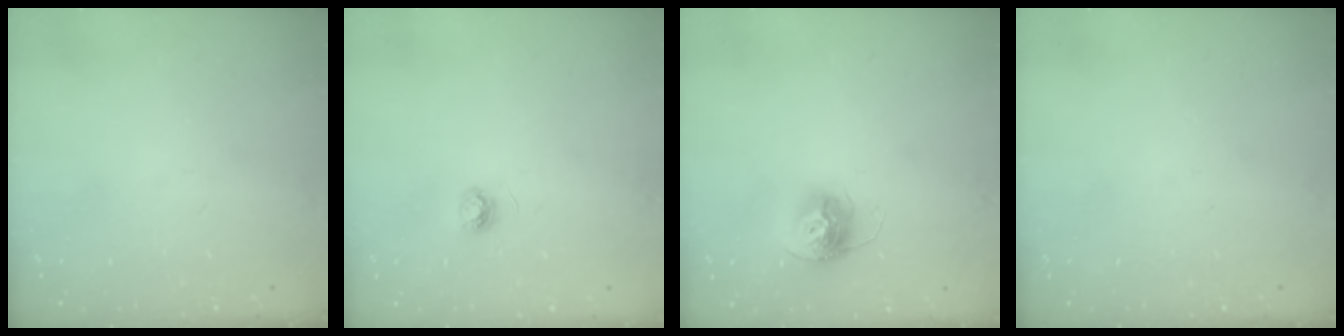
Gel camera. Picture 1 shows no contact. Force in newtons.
{"total": 3.9, "press": 3.9, "slide": 0.4}
{"total": 11.9, "press": 11.9, "slide": 1.0}
{"total": 0.0}